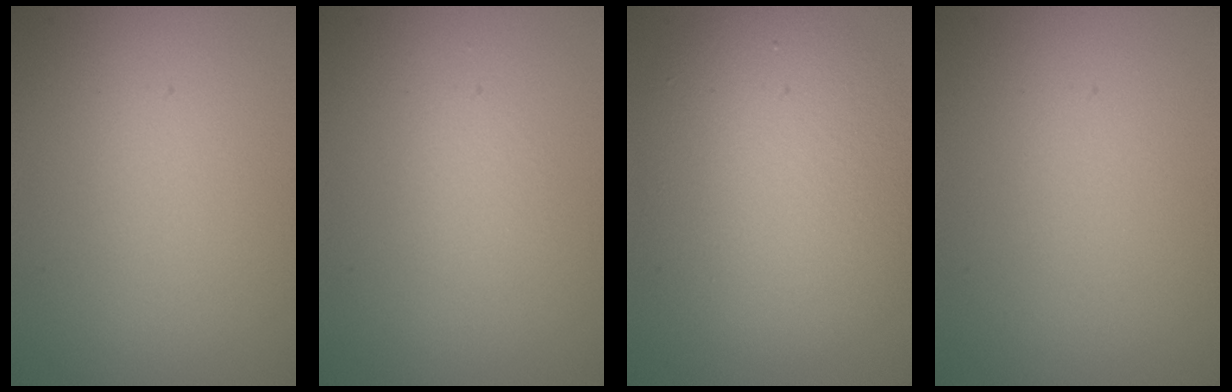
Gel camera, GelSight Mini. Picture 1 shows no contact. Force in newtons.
{"total": 0.6, "press": 0.6, "slide": 0.0}
{"total": 7.7, "press": 7.7, "slide": 0.8}
{"total": 0.0}